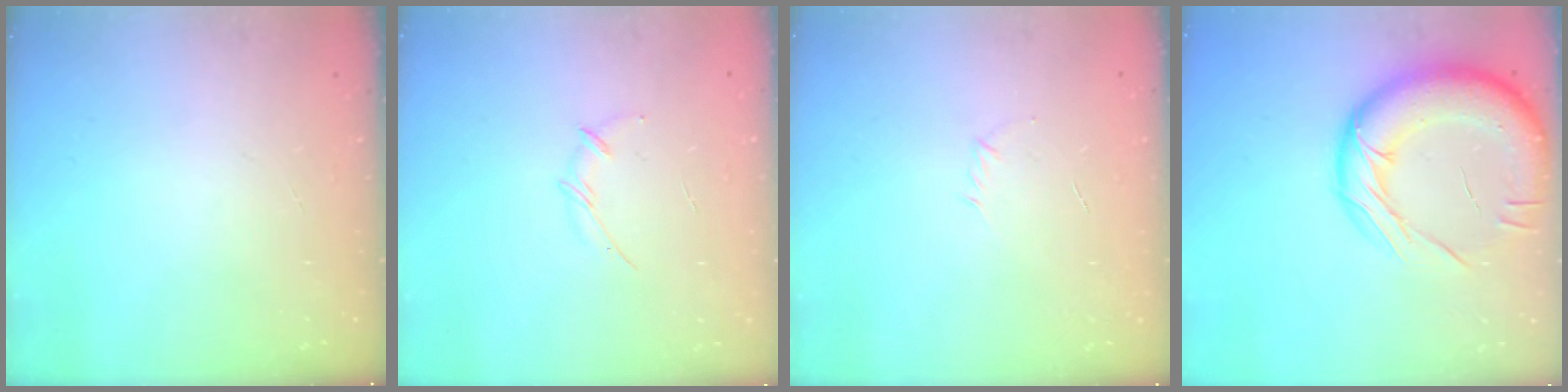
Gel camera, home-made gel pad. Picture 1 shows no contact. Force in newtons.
{"total": 4.0, "press": 3.9, "slide": 0.9}
{"total": 2.8, "press": 2.7, "slide": 0.8}
{"total": 21.8, "press": 21.6, "slide": 2.8}